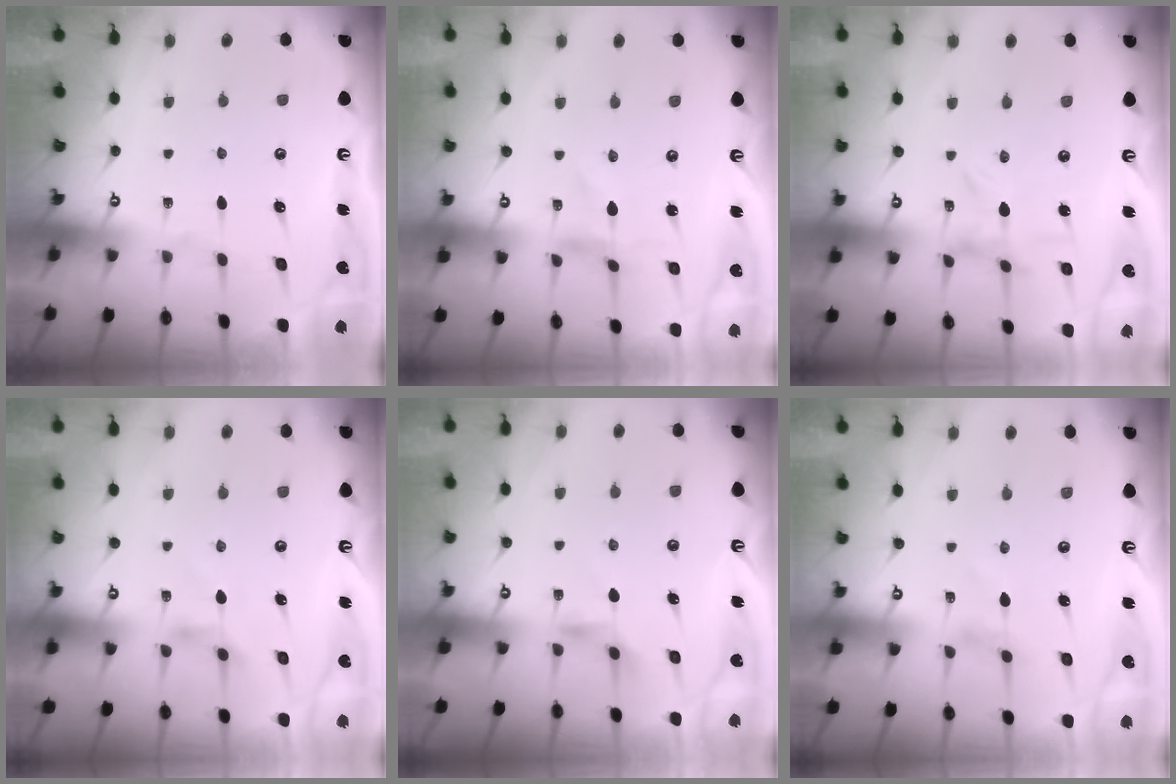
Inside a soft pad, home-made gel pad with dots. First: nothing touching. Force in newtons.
{"total": 1.0, "press": 0.9, "slide": 0.1}
{"total": 0.0}
{"total": 2.8, "press": 2.7, "slide": 0.5}
{"total": 2.3, "press": 2.2, "slide": 0.4}
{"total": 0.0}